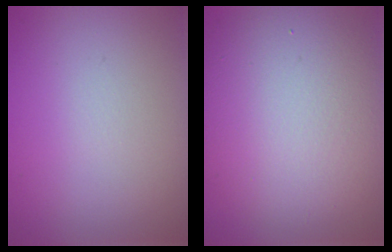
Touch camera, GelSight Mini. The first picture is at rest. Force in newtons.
{"total": 10.2, "press": 10.1, "slide": 0.9}